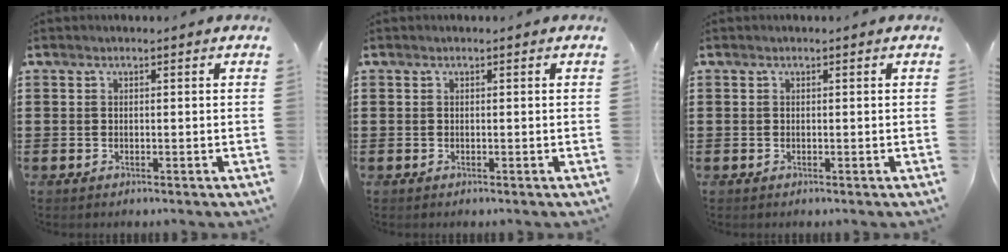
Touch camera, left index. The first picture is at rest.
{"total": 0.0}
{"total": 0.0}